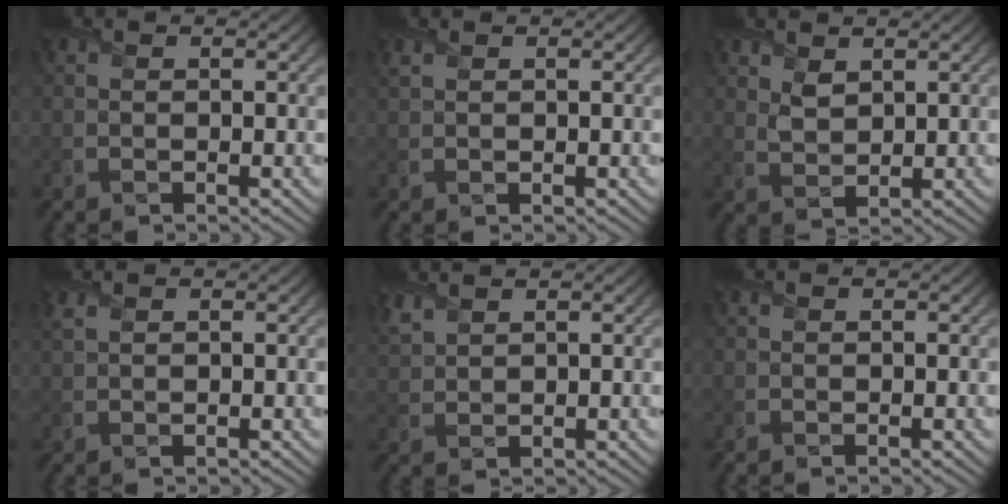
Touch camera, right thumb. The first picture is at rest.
{"total": 0.9, "force": [0.7, 0.2, 0.5], "torque": [-0.016, 0.001, 0.018]}
{"total": 2.9, "force": [1.9, 1.5, 1.6], "torque": [-0.042, -0.006, 0.044]}
{"total": 1.2, "force": [0.9, 0.3, 0.7], "torque": [-0.022, 0.003, 0.022]}
{"total": 2.8, "force": [2.5, 0.6, 1.0], "torque": [-0.034, 0.008, 0.060]}
{"total": 0.0}